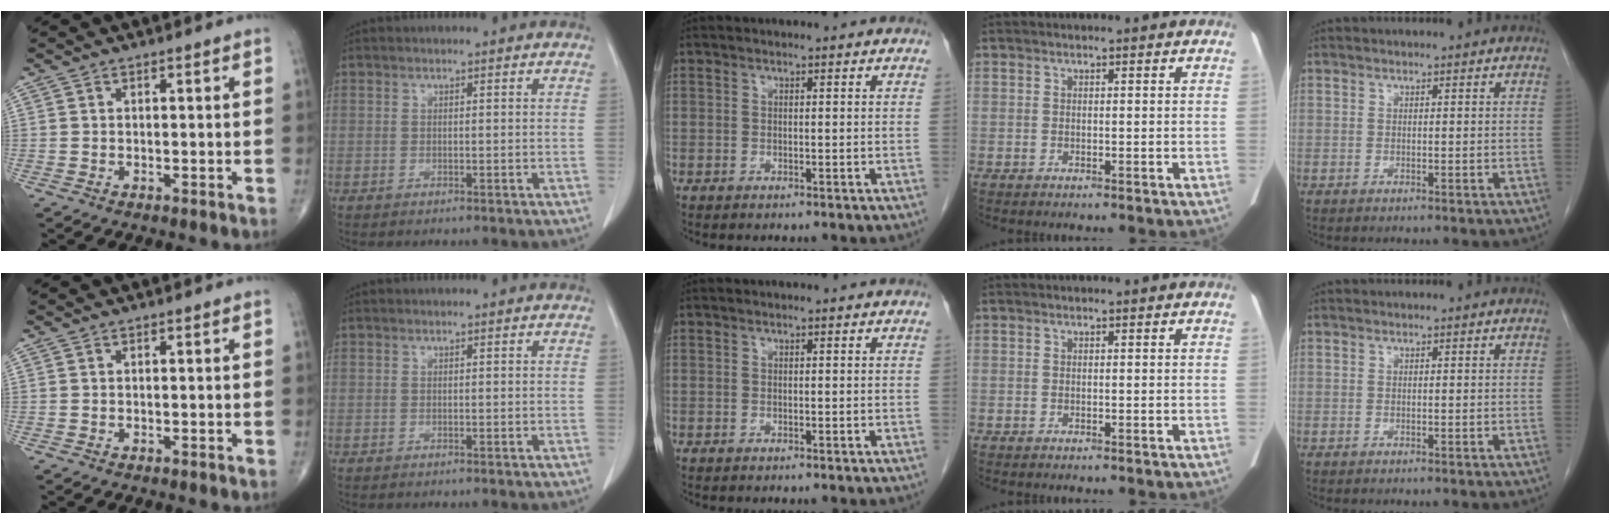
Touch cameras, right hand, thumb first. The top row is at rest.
{}